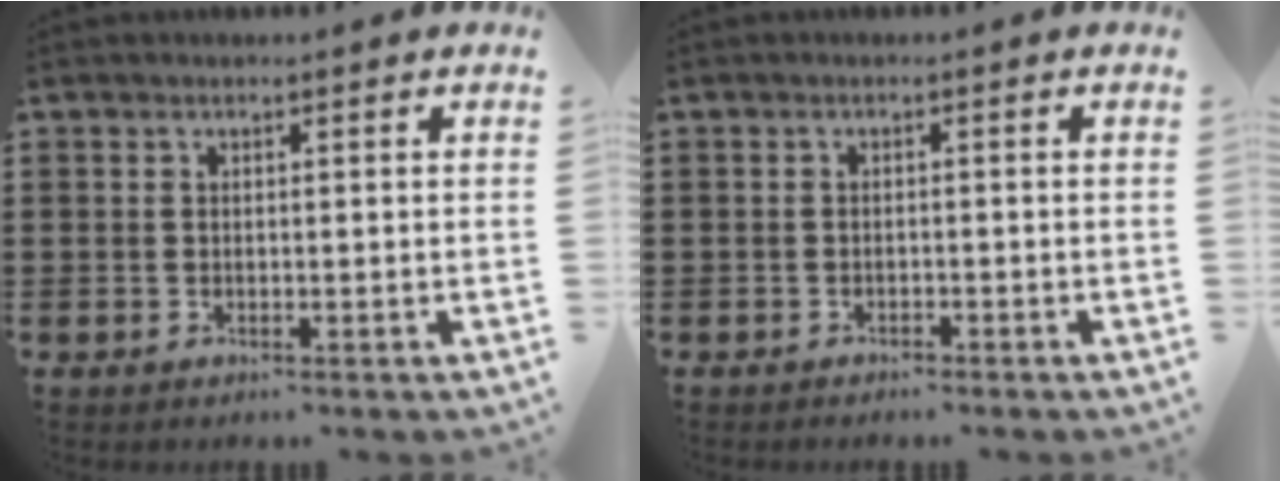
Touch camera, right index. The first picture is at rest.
{"total": 1.0, "force": [-1.0, 0.3, -0.1], "torque": [-0.001, 0.004, -0.023]}